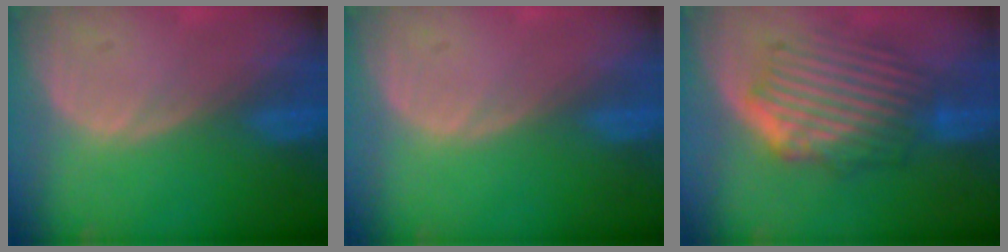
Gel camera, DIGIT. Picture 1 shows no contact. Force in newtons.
{"total": 0.0}
{"total": 9.4, "press": 8.4, "slide": 4.3}